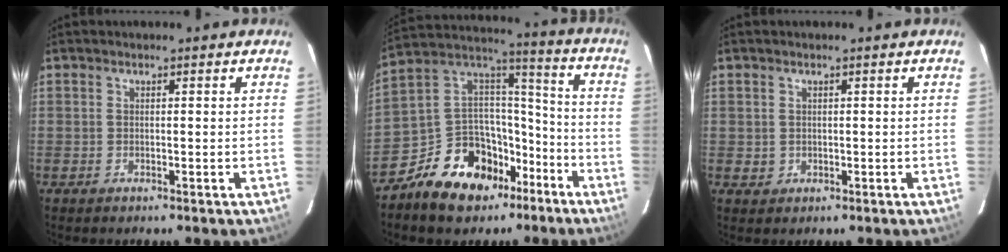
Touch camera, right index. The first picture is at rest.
{"total": 17.2, "force": [-10.4, 11.4, 7.6], "torque": [-0.165, 0.062, -0.157]}
{"total": 1.7, "force": [0.1, 1.7, 0.1], "torque": [0.001, 0.003, 0.004]}